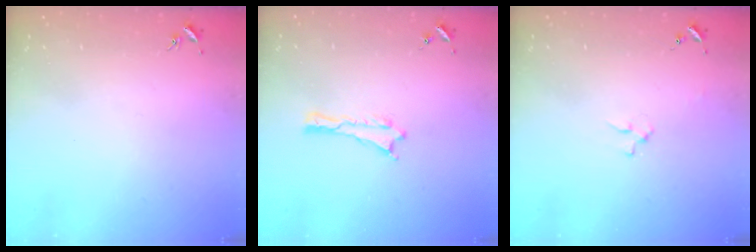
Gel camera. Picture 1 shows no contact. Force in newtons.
{"total": 0.0}
{"total": 2.3, "press": 2.3, "slide": 0.3}